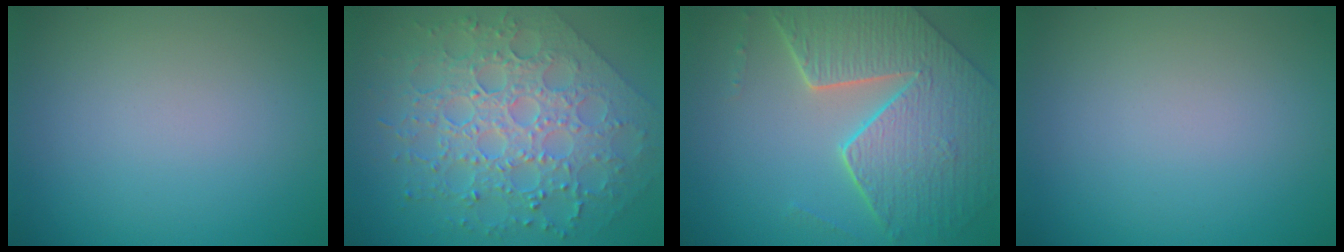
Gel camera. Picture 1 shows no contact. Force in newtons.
{"total": 8.4, "press": 6.1, "slide": 5.8}
{"total": 8.5, "press": 6.0, "slide": 6.1}
{"total": 0.0}